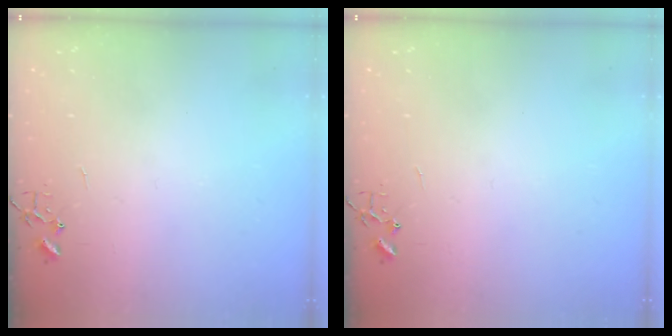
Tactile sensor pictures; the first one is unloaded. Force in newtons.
{"total": 0.0}